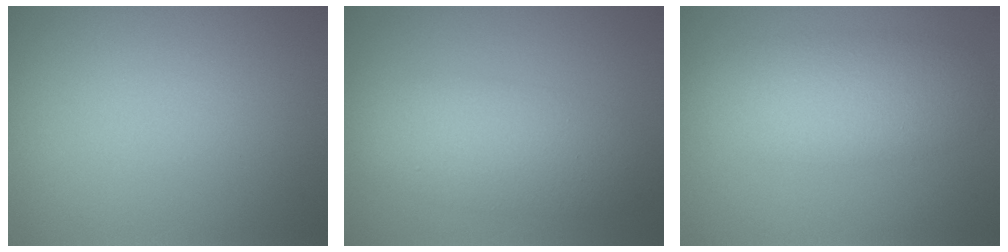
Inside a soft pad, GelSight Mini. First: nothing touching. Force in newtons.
{"total": 5.1, "press": 5.1, "slide": 0.1}
{"total": 5.3, "press": 5.3, "slide": 0.4}